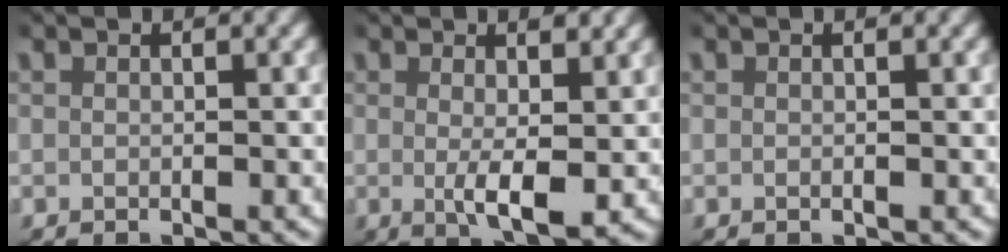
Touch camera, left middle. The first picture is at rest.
{"total": 3.7, "force": [0.1, 1.0, 3.6], "torque": [-0.061, -0.015, 0.010]}
{"total": 0.0}